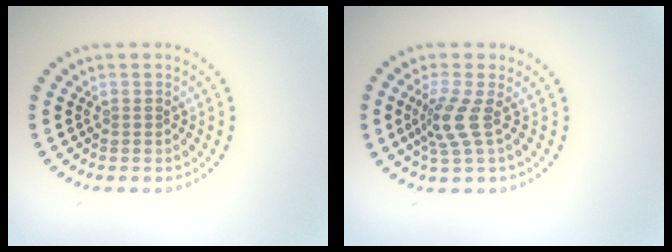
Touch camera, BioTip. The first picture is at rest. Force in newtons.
{"total": 2.8, "press": 2.0, "slide": 2.0}